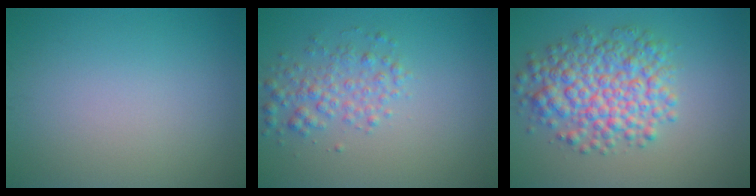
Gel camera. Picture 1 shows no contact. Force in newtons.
{"total": 2.8, "press": 2.8, "slide": 0.1}
{"total": 6.8, "press": 6.8, "slide": 0.2}